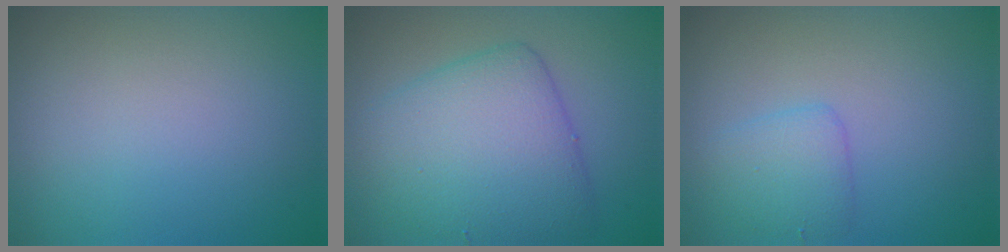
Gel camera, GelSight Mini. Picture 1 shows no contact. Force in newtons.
{"total": 6.8, "press": 6.8, "slide": 0.2}
{"total": 2.2, "press": 2.2, "slide": 0.2}